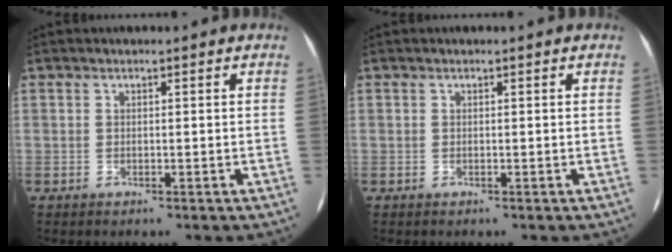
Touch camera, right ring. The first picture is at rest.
{"total": 0.0}